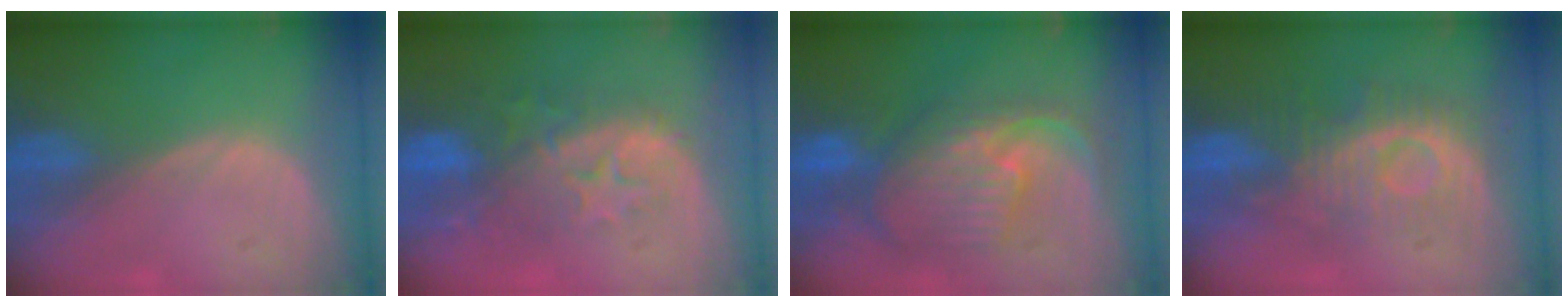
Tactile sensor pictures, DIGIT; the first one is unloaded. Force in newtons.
{"total": 10.1, "press": 8.7, "slide": 5.1}
{"total": 10.5, "press": 9.4, "slide": 4.7}
{"total": 8.8, "press": 8.7, "slide": 1.1}